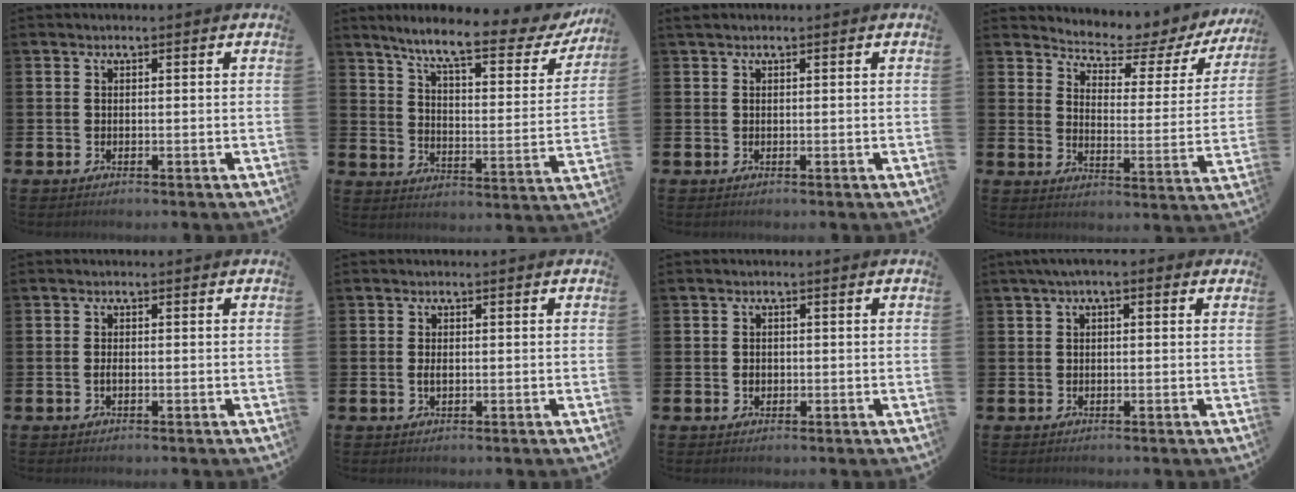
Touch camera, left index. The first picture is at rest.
{"total": 8.5, "force": [6.8, 1.5, 4.8], "torque": [-0.105, -0.049, 0.105]}
{"total": 0.6, "force": [0.5, 0.1, 0.3], "torque": [-0.003, 0.002, 0.008]}
{"total": 4.9, "force": [4.7, 1.1, 1.0], "torque": [-0.039, -0.043, 0.072]}
{"total": 0.7, "force": [-0.2, 0.3, 0.6], "torque": [-0.021, 0.004, -0.004]}
{"total": 1.1, "force": [-0.1, 0.6, 1.0], "torque": [-0.019, 0.004, -0.003]}
{"total": 1.0, "force": [0.0, 0.9, 0.4], "torque": [-0.002, 0.005, -0.005]}
{"total": 1.8, "force": [0.7, 0.8, 1.4], "torque": [-0.022, 0.008, 0.010]}